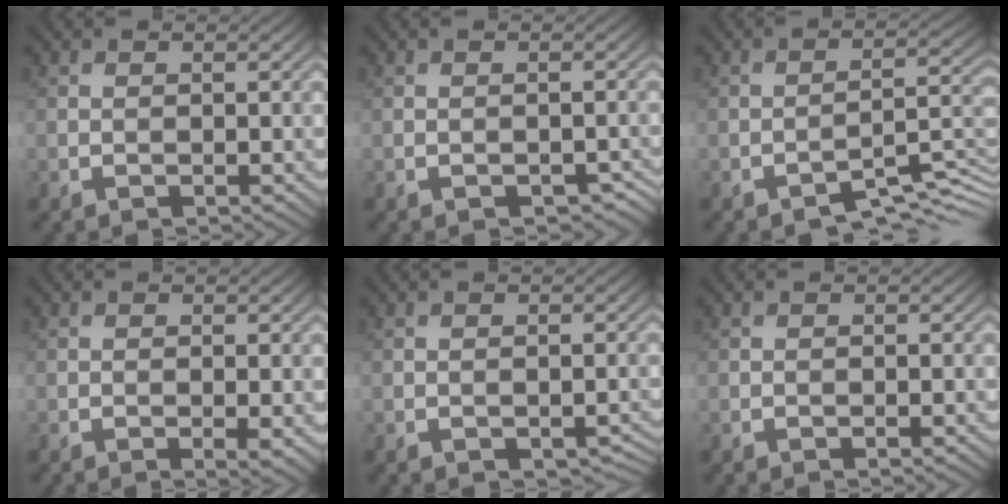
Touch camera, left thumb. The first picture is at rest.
{"total": 2.1, "force": [-1.3, 1.1, 1.2], "torque": [-0.017, -0.004, -0.010]}
{"total": 5.5, "force": [-3.9, 1.4, 3.5], "torque": [-0.045, 0.008, -0.061]}
{"total": 1.4, "force": [-0.3, 0.2, 1.3], "torque": [-0.022, -0.006, -0.007]}
{"total": 1.6, "force": [-0.7, 0.9, 1.1], "torque": [-0.015, -0.006, -0.005]}
{"total": 0.0}